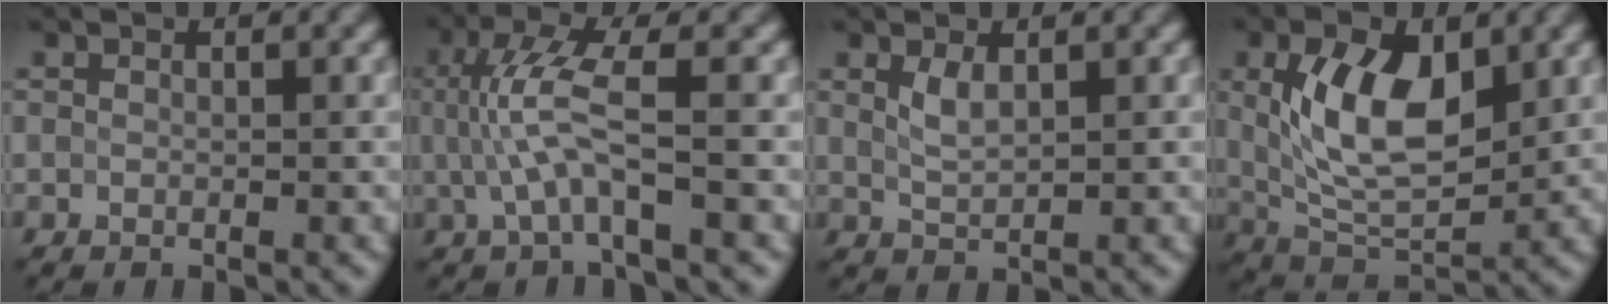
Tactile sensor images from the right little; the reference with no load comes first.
{"total": 4.9, "force": [0.2, 0.9, 4.8], "torque": [-0.113, 0.004, 0.006]}
{"total": 1.9, "force": [0.9, 0.7, 1.5], "torque": [-0.037, 0.001, 0.022]}
{"total": 8.2, "force": [1.9, 4.1, 6.8], "torque": [-0.135, 0.004, 0.037]}